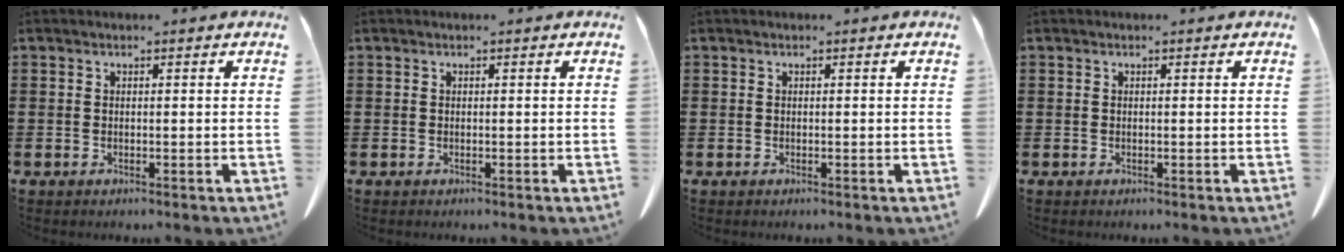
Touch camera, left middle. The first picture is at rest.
{"total": 0.0}
{"total": 0.0}
{"total": 0.0}